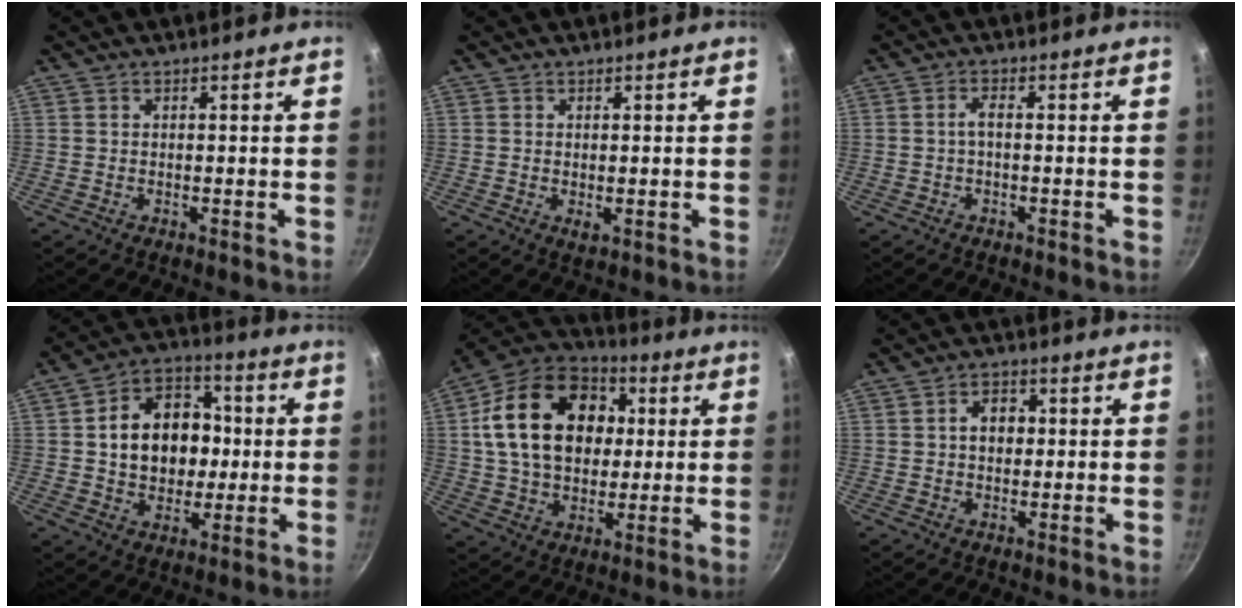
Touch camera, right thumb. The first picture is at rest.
{"total": 1.4, "force": [-0.1, 0.7, 1.2], "torque": [-0.020, -0.005, 0.000]}
{"total": 1.9, "force": [-0.4, 0.6, 1.8], "torque": [-0.044, 0.012, -0.011]}
{"total": 16.0, "force": [1.0, 12.4, 10.0], "torque": [-0.121, 0.026, 0.010]}
{"total": 22.7, "force": [4.3, 16.4, 15.0], "torque": [-0.230, 0.019, 0.067]}
{"total": 4.7, "force": [0.5, 3.6, 3.0], "torque": [-0.023, 0.010, 0.003]}